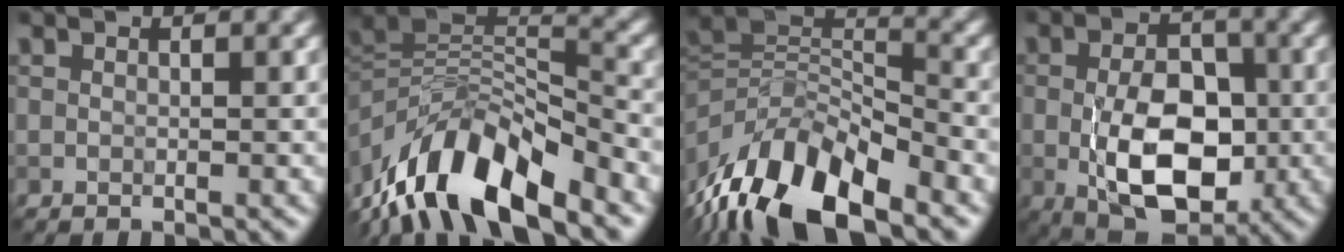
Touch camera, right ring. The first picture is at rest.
{"total": 11.7, "force": [-6.6, 4.3, 8.6], "torque": [-0.154, 0.012, -0.120]}
{"total": 12.6, "force": [-6.7, 5.7, 9.0], "torque": [-0.161, 0.002, -0.130]}
{"total": 9.0, "force": [-1.4, 5.1, 7.2], "torque": [-0.132, -0.008, -0.022]}